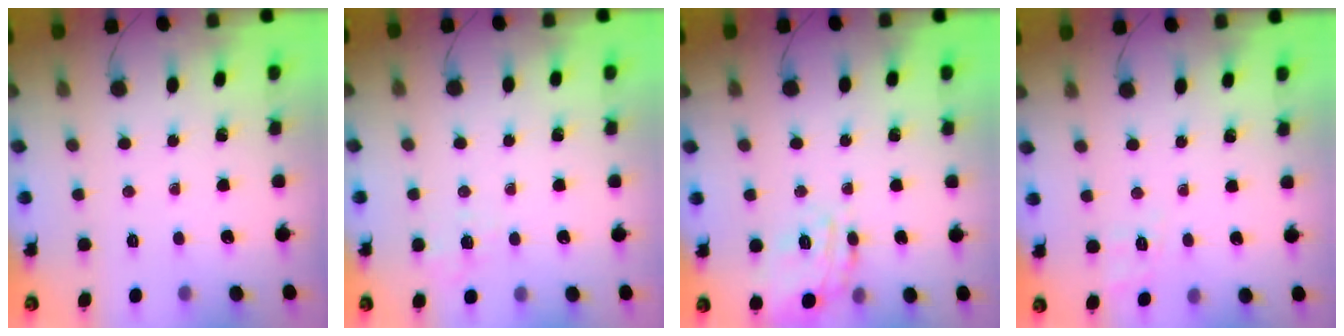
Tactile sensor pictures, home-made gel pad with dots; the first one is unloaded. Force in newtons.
{"total": 2.1, "press": 1.1, "slide": 1.9}
{"total": 16.8, "press": 16.8, "slide": 0.6}
{"total": 2.1, "press": 0.9, "slide": 1.9}